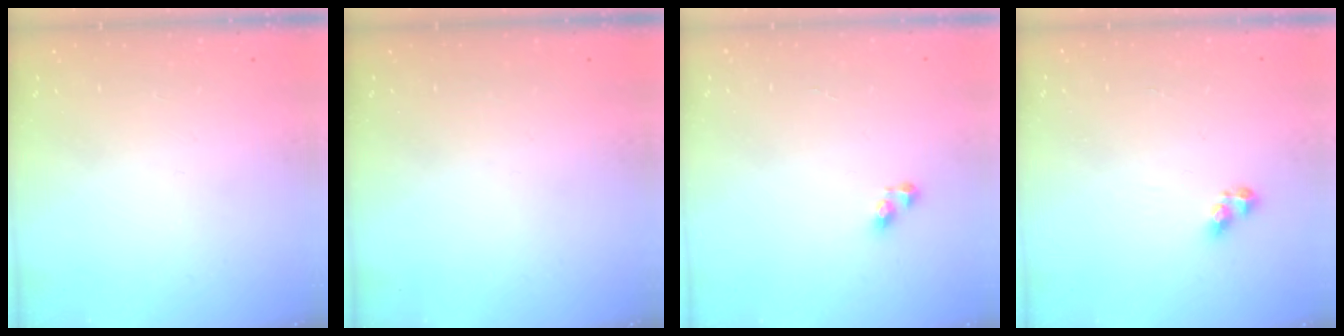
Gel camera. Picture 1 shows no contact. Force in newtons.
{"total": 0.0}
{"total": 3.5, "press": 3.5, "slide": 0.5}
{"total": 5.5, "press": 5.5, "slide": 0.6}